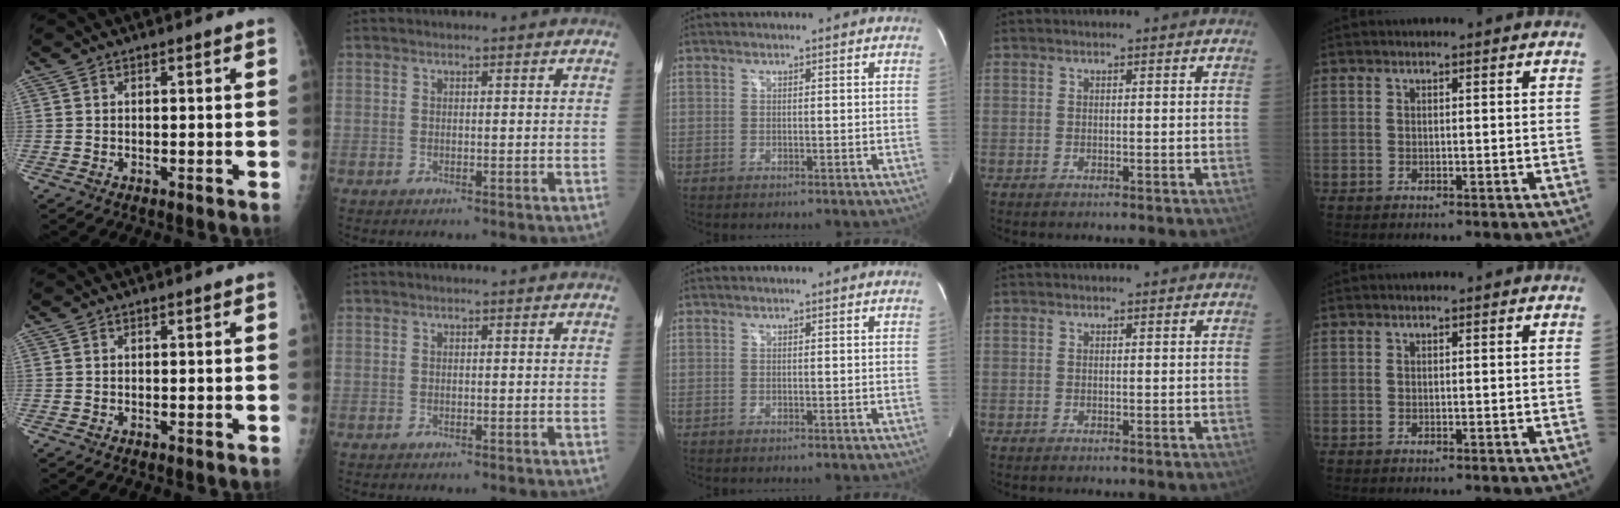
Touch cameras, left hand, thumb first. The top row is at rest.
{}